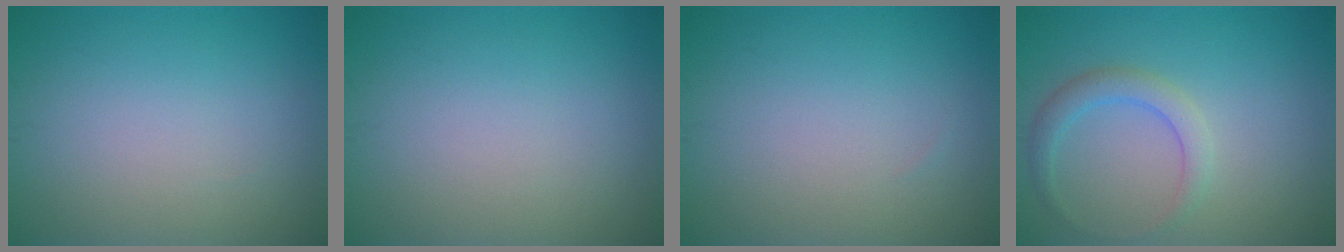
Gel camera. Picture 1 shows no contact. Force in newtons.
{"total": 0.0}
{"total": 0.0}
{"total": 2.4, "press": 2.4, "slide": 0.1}